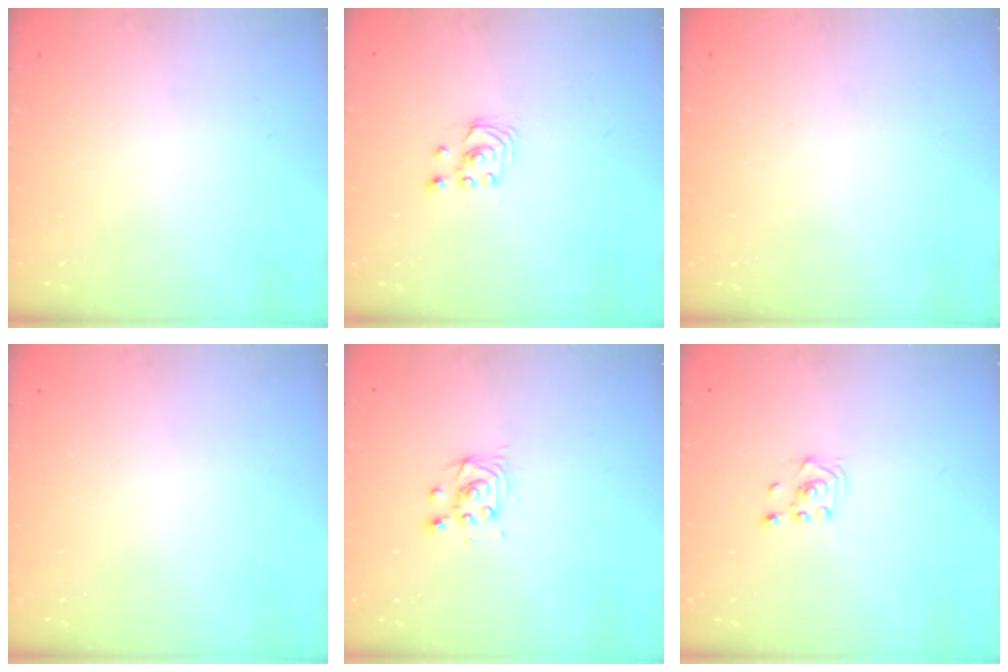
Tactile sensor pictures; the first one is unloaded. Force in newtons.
{"total": 2.1, "press": 2.1, "slide": 0.3}
{"total": 0.0}
{"total": 0.0}
{"total": 4.2, "press": 4.2, "slide": 0.5}
{"total": 2.3, "press": 2.2, "slide": 0.8}